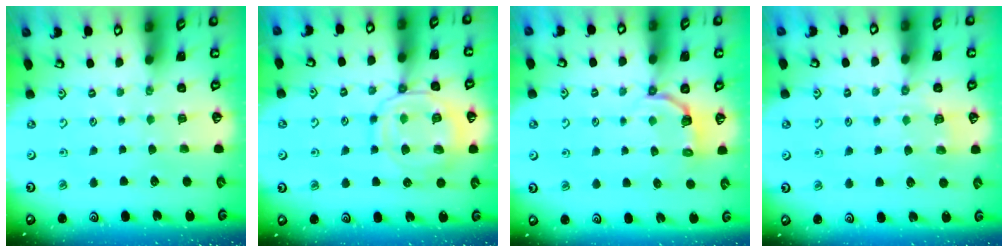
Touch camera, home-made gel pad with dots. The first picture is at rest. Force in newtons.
{"total": 13.9, "press": 13.8, "slide": 1.5}
{"total": 3.8, "press": 1.9, "slide": 3.3}
{"total": 4.8, "press": 4.7, "slide": 1.1}